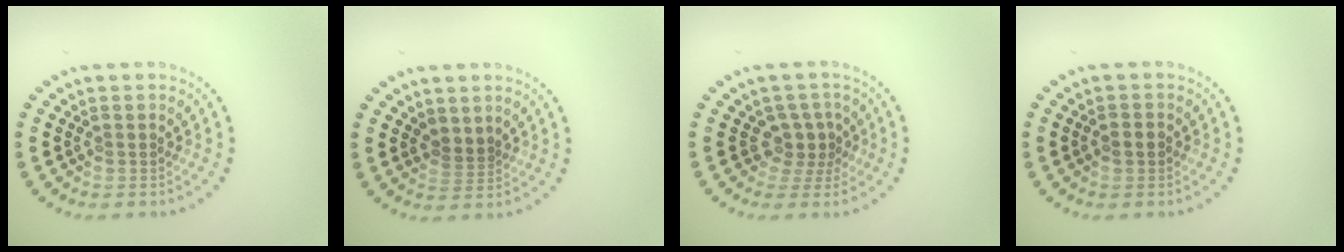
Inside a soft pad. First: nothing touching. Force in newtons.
{"total": 1.3, "press": 1.1, "slide": 0.7}
{"total": 2.3, "press": 1.7, "slide": 1.6}
{"total": 1.5, "press": 1.5, "slide": 0.1}